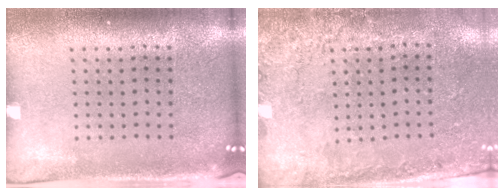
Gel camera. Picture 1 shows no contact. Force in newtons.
{"total": 2.7, "press": 2.0, "slide": 1.8}